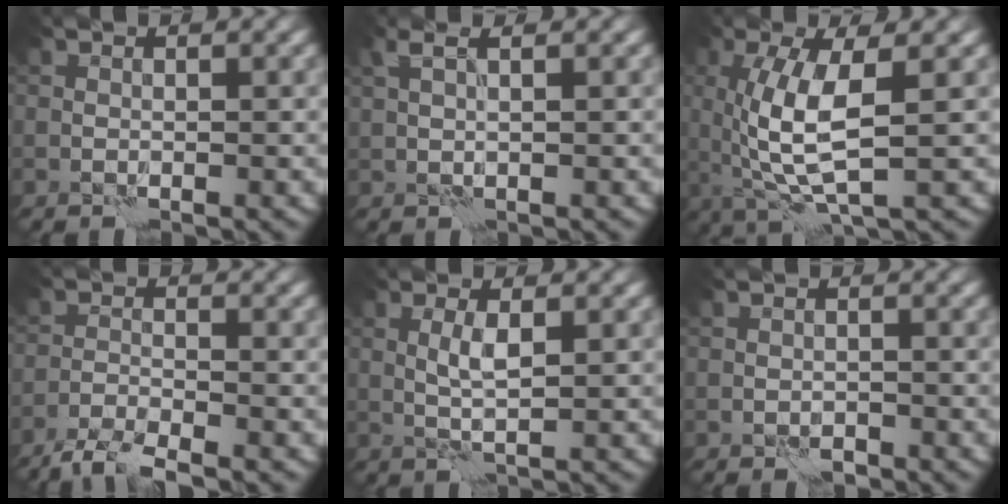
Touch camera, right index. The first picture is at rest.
{"total": 1.7, "force": [0.9, 0.4, 1.4], "torque": [-0.031, 0.006, 0.017]}
{"total": 6.3, "force": [0.5, 1.9, 6.0], "torque": [-0.124, -0.001, 0.016]}
{"total": 4.0, "force": [-3.4, 0.7, 2.0], "torque": [-0.037, -0.004, -0.071]}
{"total": 1.9, "force": [0.3, 0.4, 1.9], "torque": [-0.041, 0.006, 0.007]}
{"total": 1.0, "force": [-0.8, 0.5, 0.3], "torque": [-0.001, 0.003, -0.013]}